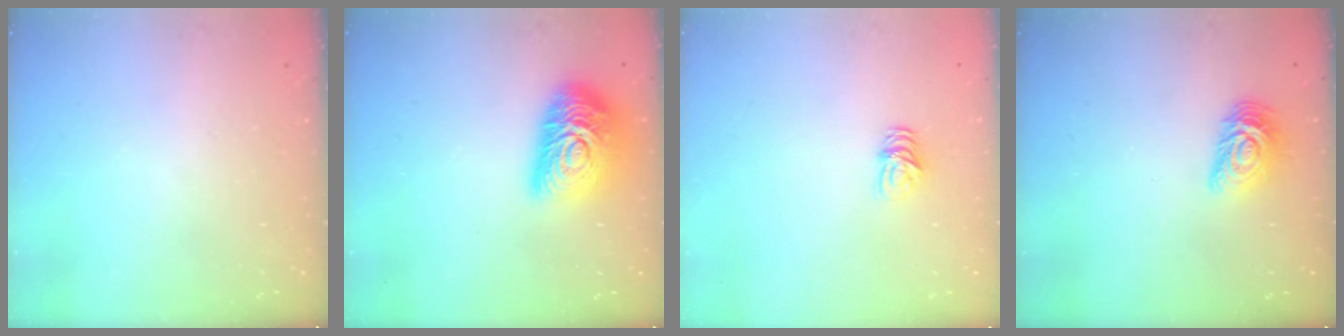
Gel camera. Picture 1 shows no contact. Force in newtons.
{"total": 18.0, "press": 17.9, "slide": 0.7}
{"total": 5.3, "press": 5.3, "slide": 0.6}
{"total": 8.5, "press": 8.5, "slide": 0.5}